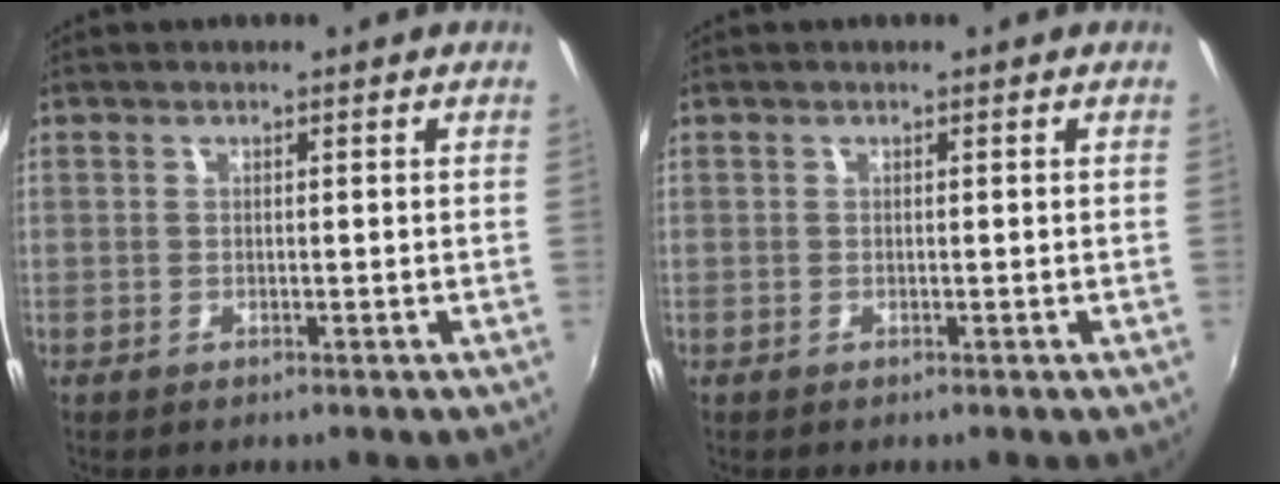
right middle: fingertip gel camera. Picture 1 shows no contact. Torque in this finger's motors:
{"motor_torque": [0.05, -0.20, 0.05, 0.00]}